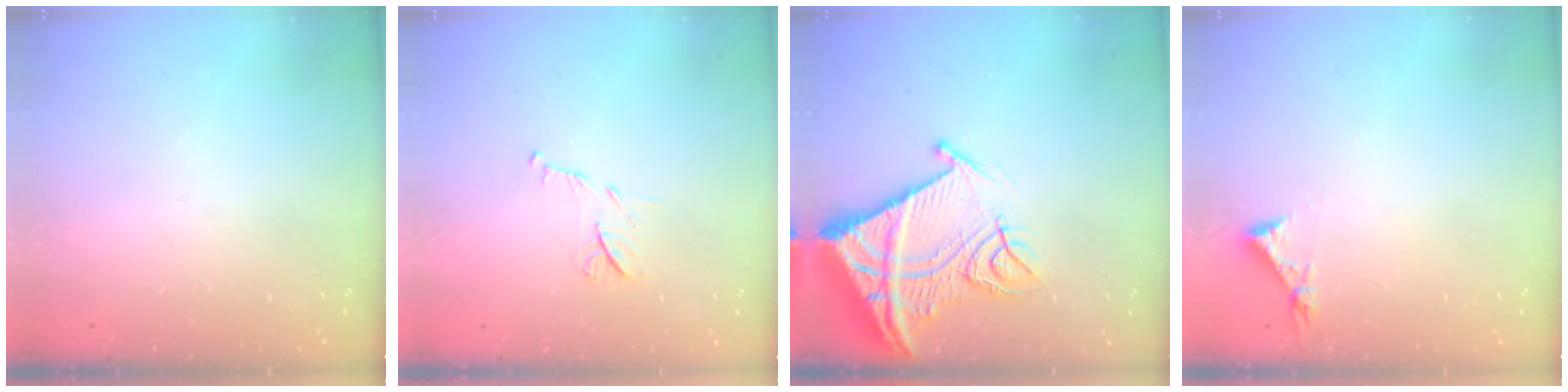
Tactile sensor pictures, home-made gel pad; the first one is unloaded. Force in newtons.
{"total": 7.5, "press": 7.4, "slide": 0.3}
{"total": 19.6, "press": 19.5, "slide": 2.1}
{"total": 3.8, "press": 3.7, "slide": 0.4}